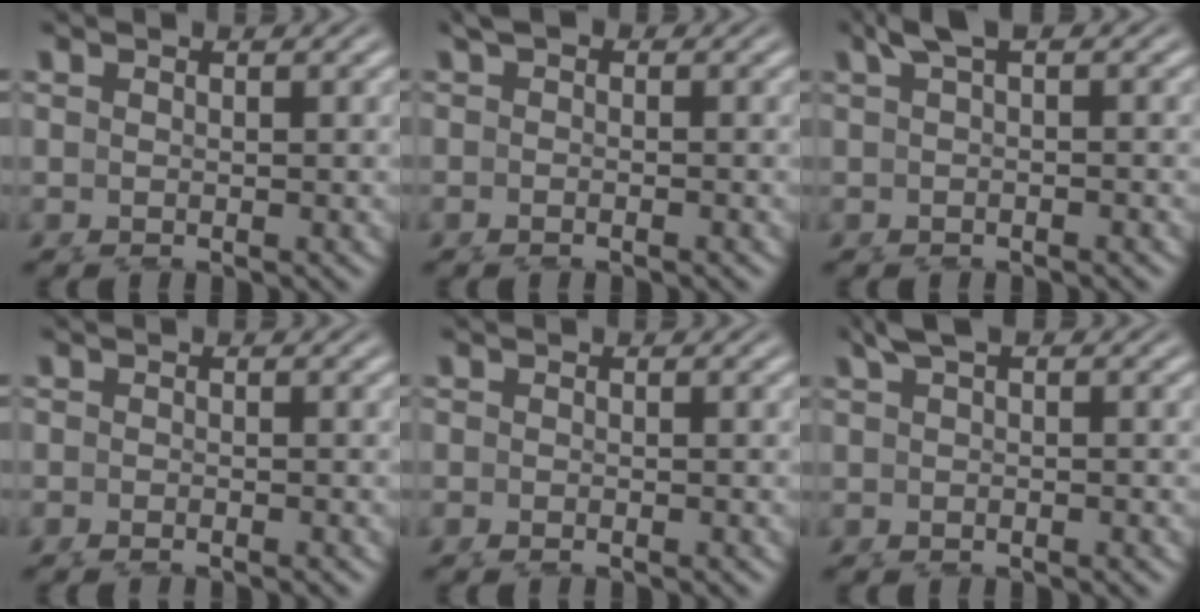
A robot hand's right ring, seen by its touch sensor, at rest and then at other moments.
{"total": 0.7, "force": [-0.3, -0.3, 0.6], "torque": [-0.004, 0.003, -0.008]}
{"total": 1.6, "force": [0.8, -0.5, 1.4], "torque": [-0.026, 0.004, 0.014]}
{"total": 1.3, "force": [-1.3, -0.2, -0.1], "torque": [0.007, -0.003, -0.022]}
{"total": 1.0, "force": [-1.0, -0.1, -0.1], "torque": [0.007, -0.004, -0.016]}
{"total": 1.2, "force": [0.5, -0.3, 1.1], "torque": [-0.023, 0.006, 0.009]}